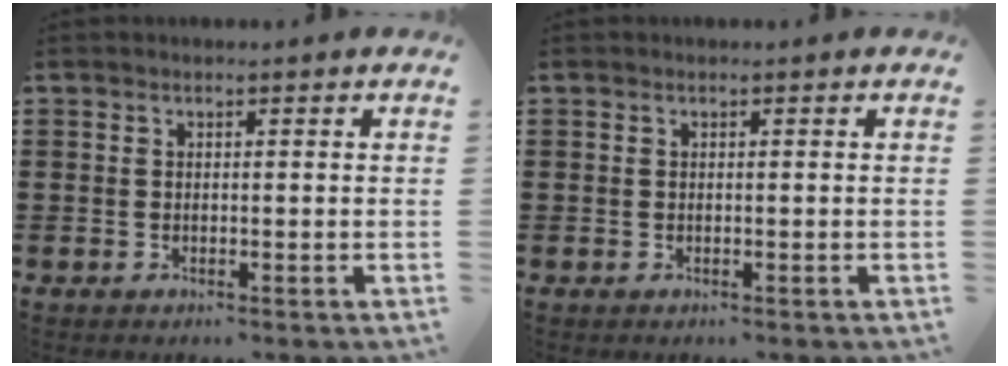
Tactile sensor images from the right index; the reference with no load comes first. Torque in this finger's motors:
{"motor_torque": [-1.42, 0.72, -1.05, -0.06]}